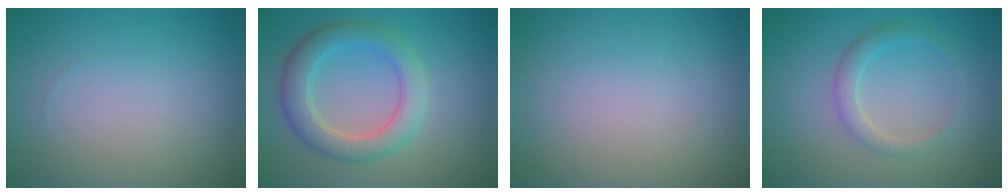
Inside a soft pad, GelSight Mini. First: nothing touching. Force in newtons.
{"total": 4.3, "press": 4.3, "slide": 0.1}
{"total": 0.0}
{"total": 1.9, "press": 1.9, "slide": 0.2}